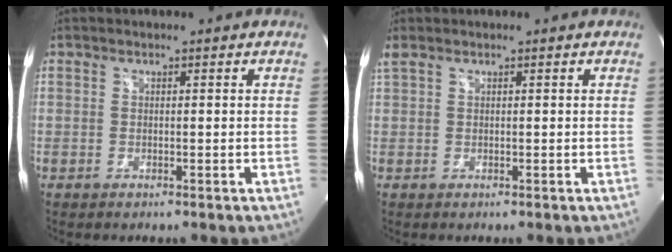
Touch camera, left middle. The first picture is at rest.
{"total": 1.2, "force": [0.9, 0.2, 0.6], "torque": [-0.030, 0.025, 0.026]}